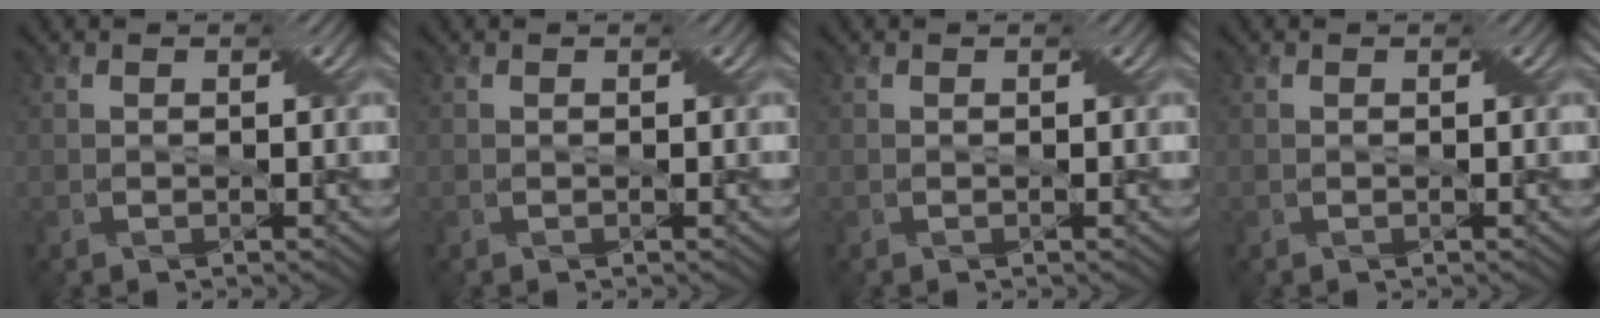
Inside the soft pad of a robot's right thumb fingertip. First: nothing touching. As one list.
[{"total": 0.0}, {"total": 0.0}, {"total": 0.0}]